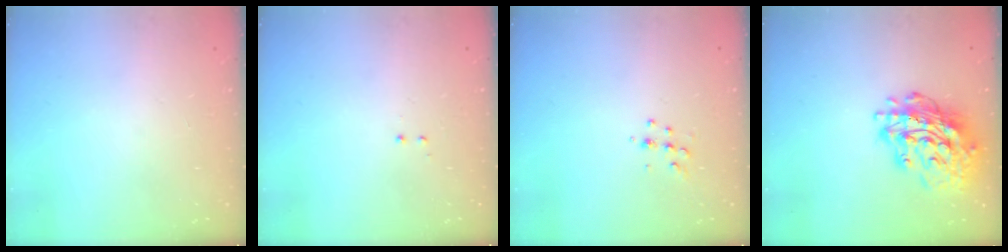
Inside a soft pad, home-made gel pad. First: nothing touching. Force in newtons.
{"total": 0.5, "press": 0.5, "slide": 0.3}
{"total": 5.4, "press": 5.4, "slide": 0.6}
{"total": 19.1, "press": 19.0, "slide": 1.9}